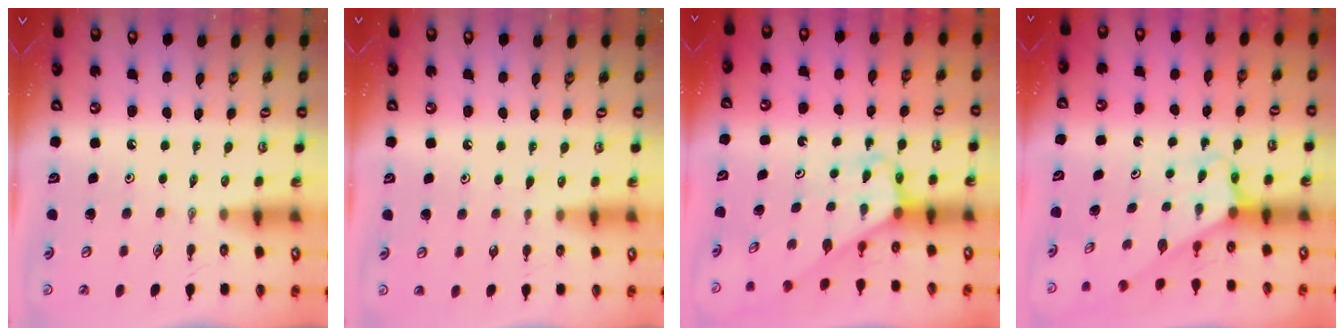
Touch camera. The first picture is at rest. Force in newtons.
{"total": 5.1, "press": 5.1, "slide": 0.5}
{"total": 3.3, "press": 3.3, "slide": 0.2}
{"total": 2.5, "press": 2.5, "slide": 0.2}